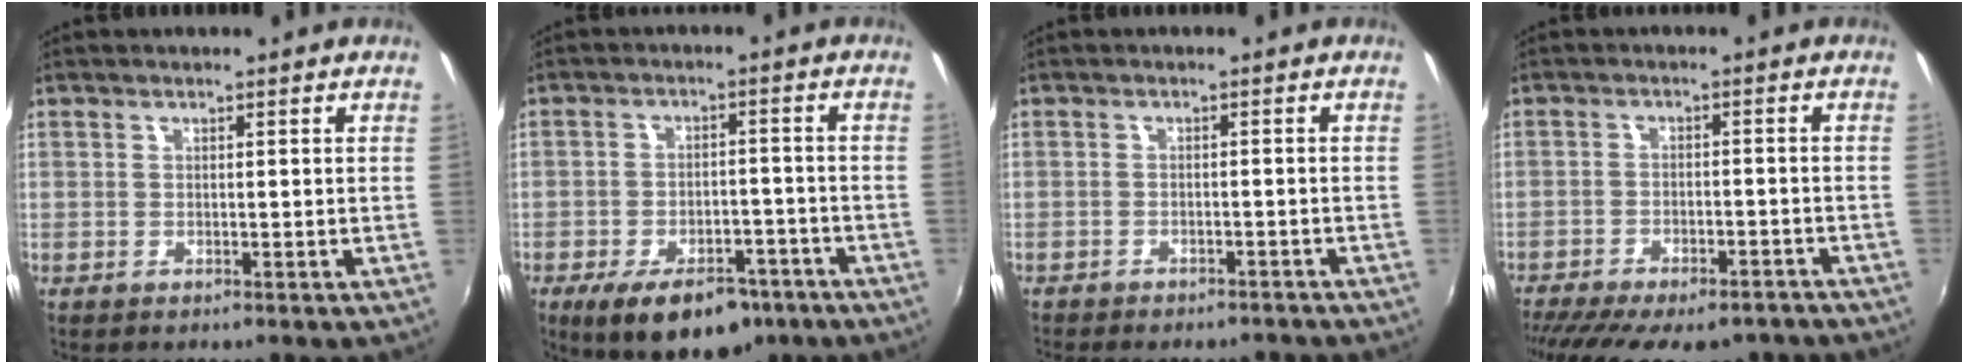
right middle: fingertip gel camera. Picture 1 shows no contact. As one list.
[{"total": 14.3, "force": [-9.3, 6.9, 8.4], "torque": [-0.156, -0.013, -0.129]}, {"total": 8.9, "force": [-7.7, 2.9, 3.4], "torque": [-0.079, -0.017, -0.104]}, {"total": 19.1, "force": [-15.3, 7.0, 9.1], "torque": [-0.187, -0.029, -0.203]}]